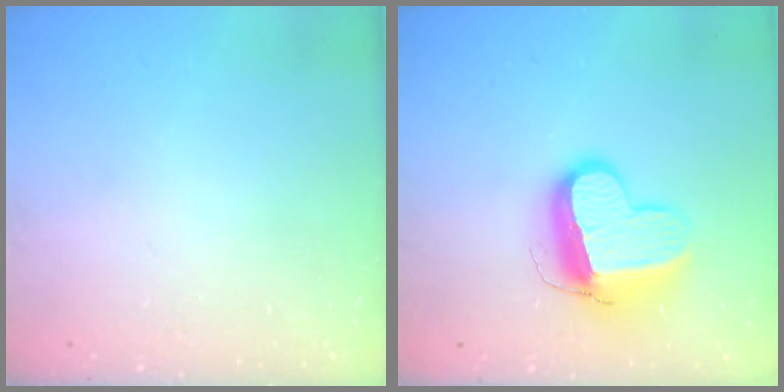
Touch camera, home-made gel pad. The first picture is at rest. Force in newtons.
{"total": 12.7, "press": 12.6, "slide": 1.4}